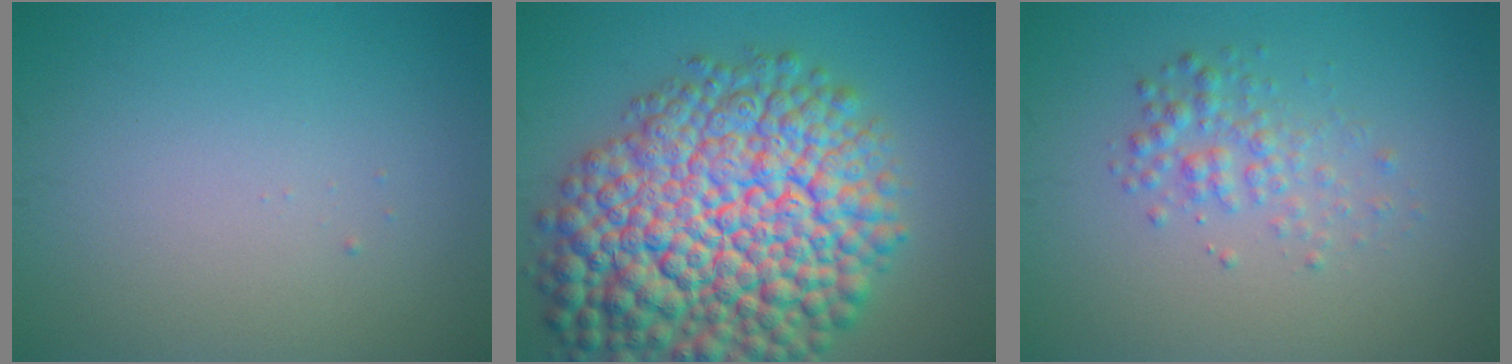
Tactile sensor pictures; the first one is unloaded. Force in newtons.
{"total": 16.1, "press": 16.1, "slide": 0.6}
{"total": 2.3, "press": 2.3, "slide": 0.1}